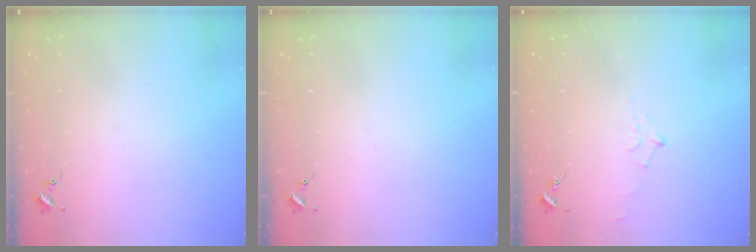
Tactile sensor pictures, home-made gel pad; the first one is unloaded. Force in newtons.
{"total": 0.0}
{"total": 5.2, "press": 5.2, "slide": 0.6}